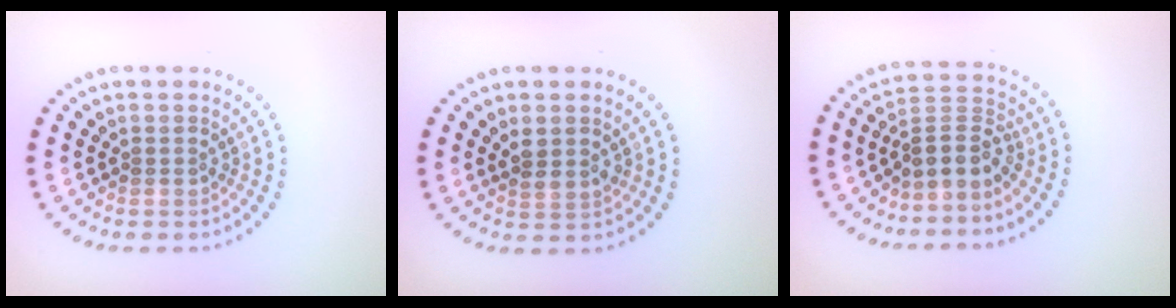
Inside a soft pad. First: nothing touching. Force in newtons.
{"total": 1.6, "press": 1.4, "slide": 0.7}
{"total": 3.3, "press": 2.4, "slide": 2.2}